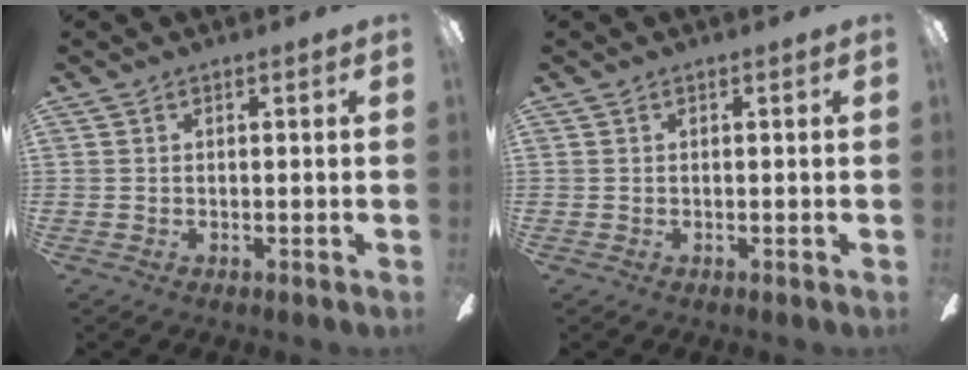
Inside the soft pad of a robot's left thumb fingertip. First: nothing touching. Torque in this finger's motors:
{"motor_torque": [0.00, 0.00, 0.00, 0.00, 0.00]}